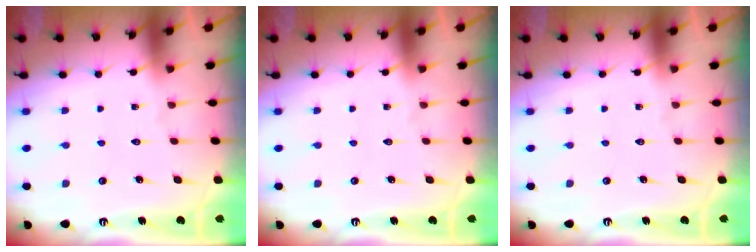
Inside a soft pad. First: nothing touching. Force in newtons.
{"total": 0.0}
{"total": 0.0}